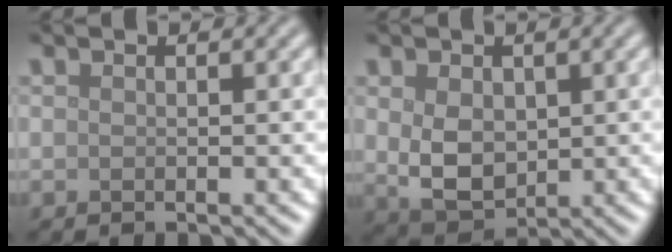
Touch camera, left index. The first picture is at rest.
{"total": 4.7, "force": [0.2, 3.4, 3.3], "torque": [-0.068, -0.007, 0.013]}